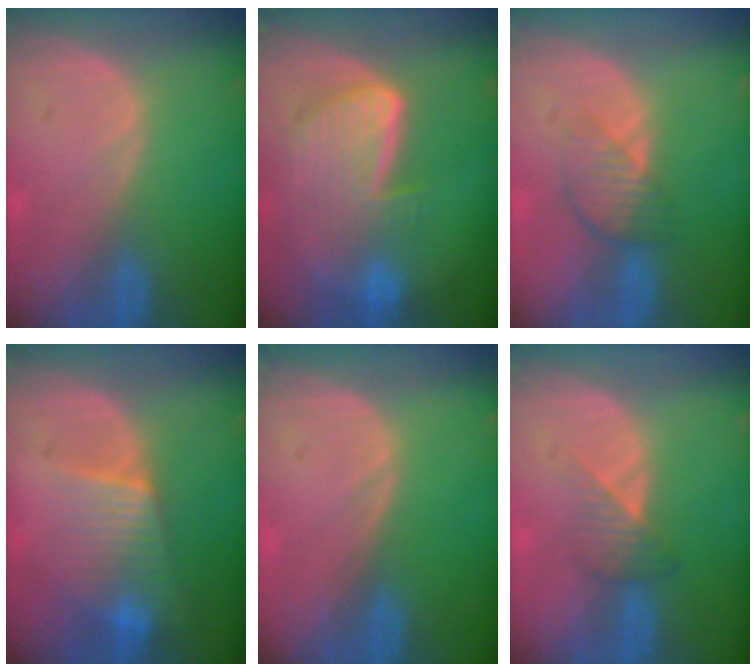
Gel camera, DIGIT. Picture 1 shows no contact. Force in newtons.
{"total": 9.3, "press": 8.1, "slide": 4.6}
{"total": 3.9, "press": 3.6, "slide": 1.4}
{"total": 6.4, "press": 6.3, "slide": 0.8}
{"total": 0.0}
{"total": 3.3, "press": 3.1, "slide": 1.1}